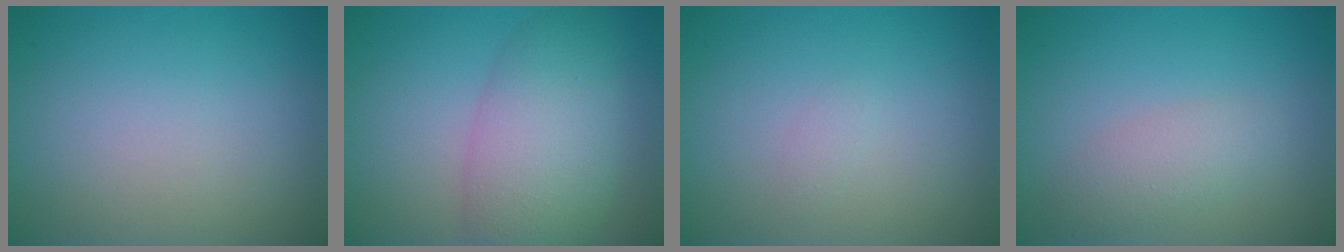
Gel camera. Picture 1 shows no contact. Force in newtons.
{"total": 6.6, "press": 6.6, "slide": 0.2}
{"total": 0.6, "press": 0.6, "slide": 0.1}
{"total": 2.4, "press": 2.4, "slide": 0.1}